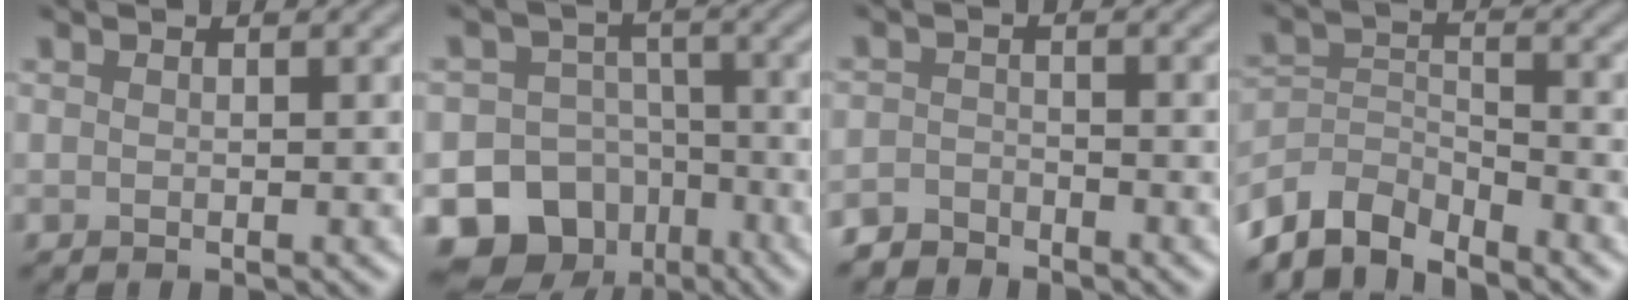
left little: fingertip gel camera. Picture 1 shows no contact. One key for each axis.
{"total": 15.5, "fx": -8.9, "fy": 12.3, "fz": 3.3, "tx": -0.052, "ty": -0.053, "tz": -0.145}
{"total": 2.3, "fx": -2.1, "fy": 0.8, "fz": 0.0, "tx": 0.003, "ty": 0.002, "tz": -0.046}
{"total": 5.7, "fx": -5.1, "fy": 1.9, "fz": 1.6, "tx": -0.030, "ty": -0.008, "tz": -0.107}